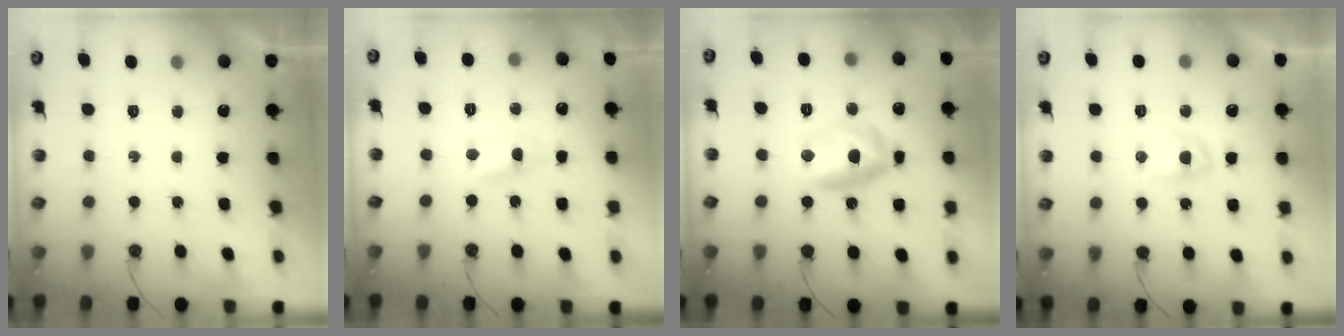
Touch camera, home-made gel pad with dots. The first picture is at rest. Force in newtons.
{"total": 2.7, "press": 2.7, "slide": 0.2}
{"total": 12.8, "press": 12.7, "slide": 1.1}
{"total": 2.9, "press": 2.9, "slide": 0.5}